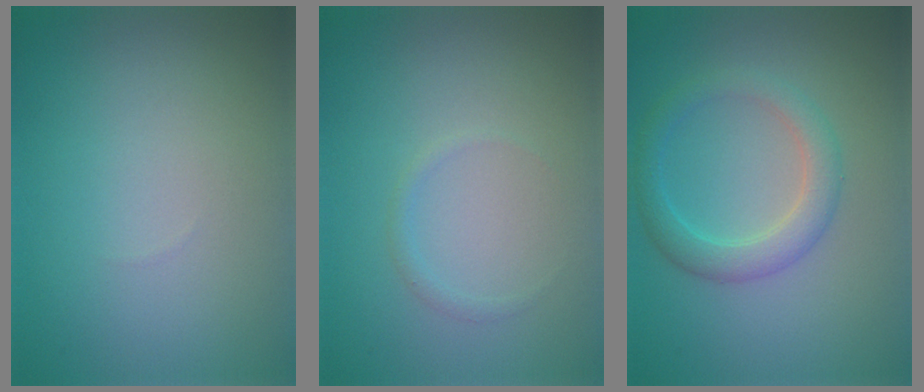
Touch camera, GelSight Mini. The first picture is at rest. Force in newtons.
{"total": 0.7, "press": 0.7, "slide": 0.1}
{"total": 3.0, "press": 3.0, "slide": 0.1}